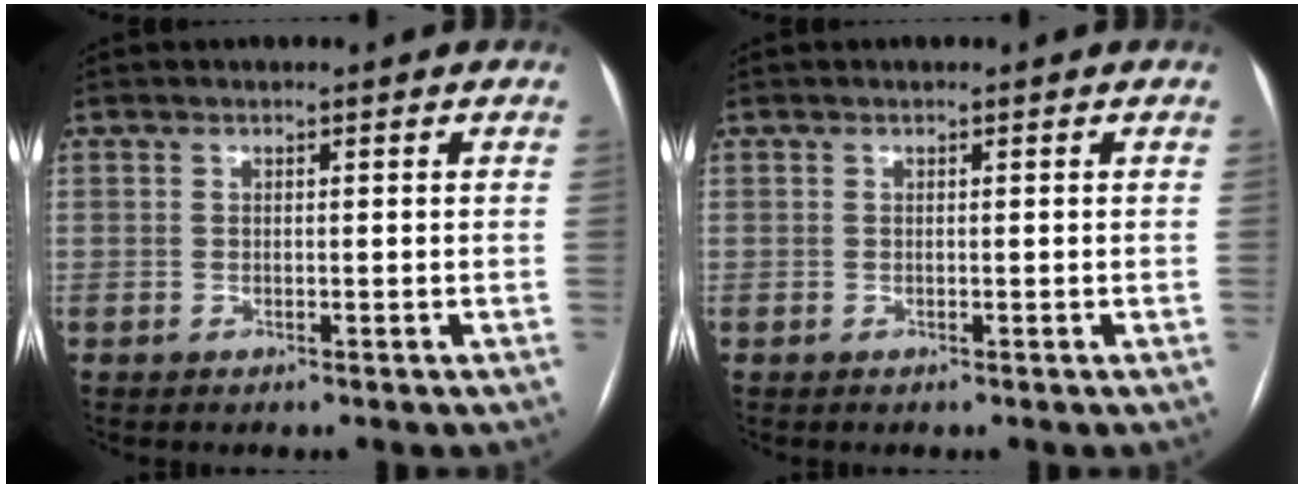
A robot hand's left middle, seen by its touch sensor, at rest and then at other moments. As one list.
[{"total": 0.0}]